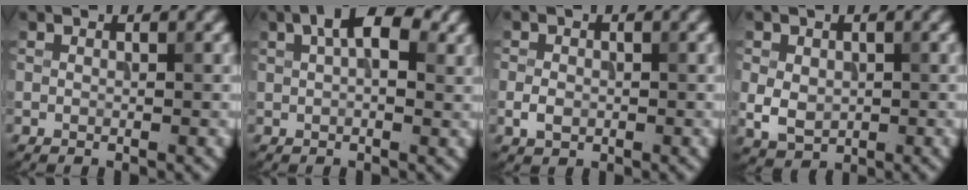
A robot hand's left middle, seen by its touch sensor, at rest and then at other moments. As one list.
[{"total": 4.6, "force": [1.7, 2.2, 3.6], "torque": [-0.061, 0.008, 0.026]}, {"total": 1.7, "force": [-0.5, 1.2, 1.0], "torque": [-0.023, -0.002, -0.011]}, {"total": 3.1, "force": [-0.2, 2.4, 1.9], "torque": [-0.041, -0.005, 0.000]}]